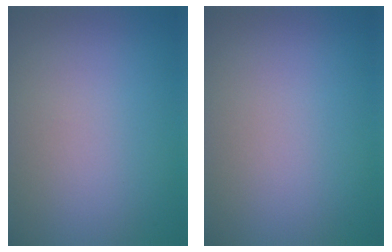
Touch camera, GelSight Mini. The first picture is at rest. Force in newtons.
{"total": 0.0}